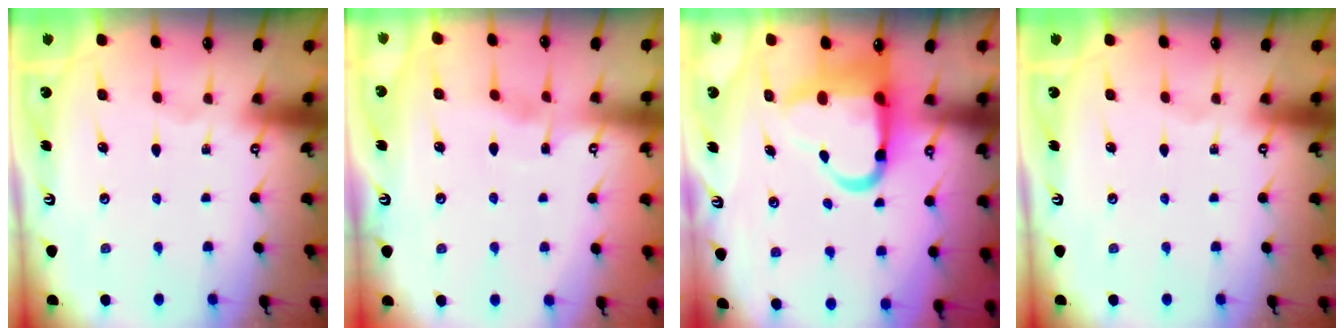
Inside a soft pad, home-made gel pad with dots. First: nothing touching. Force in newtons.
{"total": 2.9, "press": 2.9, "slide": 0.3}
{"total": 12.5, "press": 12.0, "slide": 3.2}
{"total": 0.0}